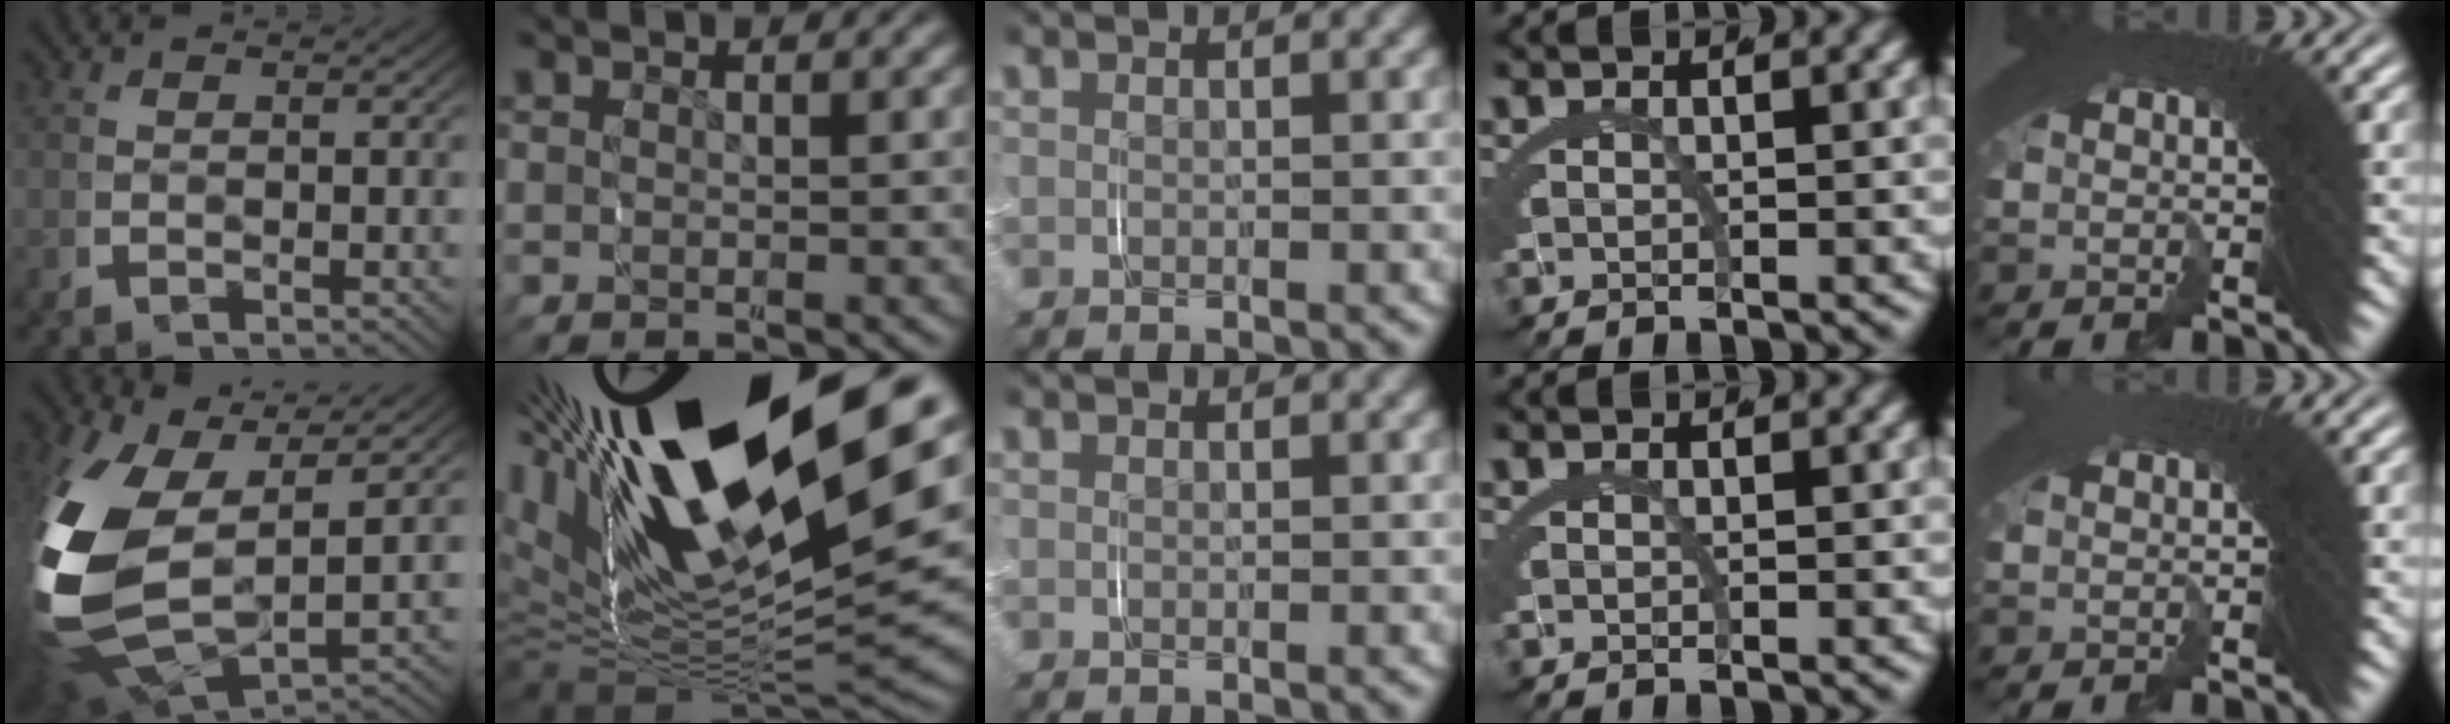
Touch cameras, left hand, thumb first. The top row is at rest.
{"thumb": {"total": 16.2, "force": [-0.8, 10.6, 12.2], "torque": [-0.329, -0.072, 0.028]}, "index": {"total": 22.1, "force": [5.0, 12.5, 17.5], "torque": [-0.305, -0.005, 0.086]}, "little": {"total": 2.5, "force": [-0.5, -1.6, -1.8], "torque": [0.025, -0.007, -0.003]}}